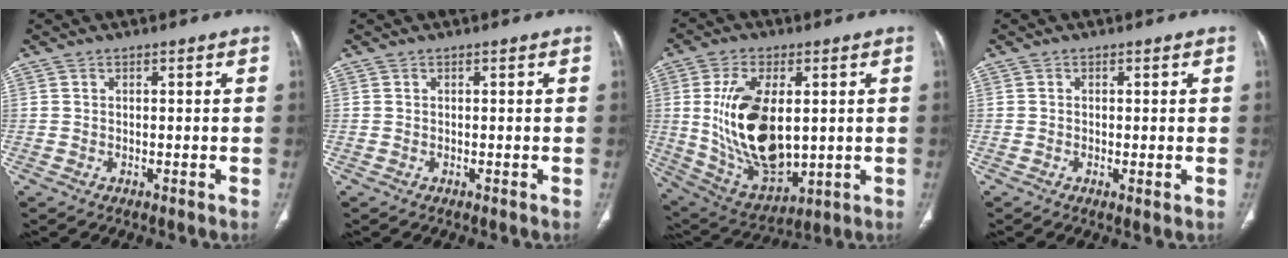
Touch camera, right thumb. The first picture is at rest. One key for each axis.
{"total": 0.0}
{"total": 19.7, "fx": 1.6, "fy": 10.7, "fz": 16.5, "tx": -0.297, "ty": -0.017, "tz": 0.051}
{"total": 1.2, "fx": -0.2, "fy": 0.3, "fz": 1.2, "tx": -0.024, "ty": -0.006, "tz": -0.004}